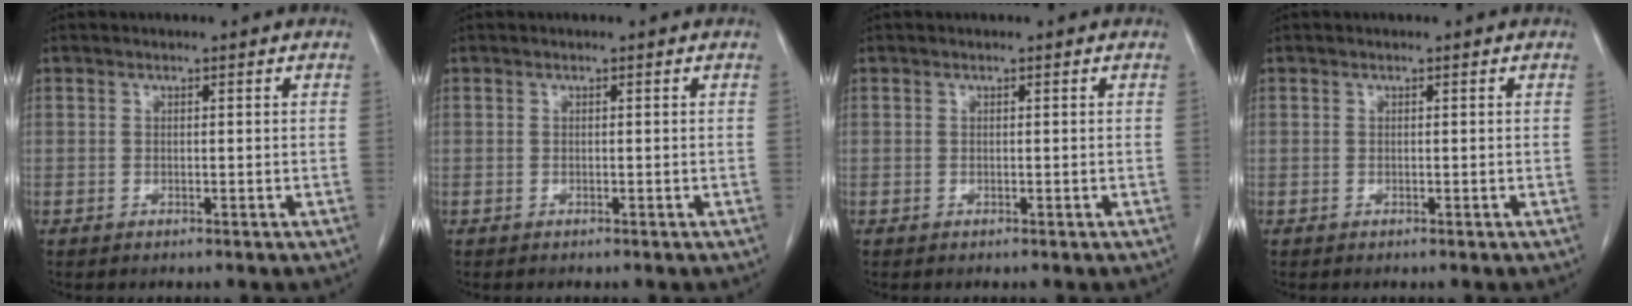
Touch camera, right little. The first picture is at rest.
{"total": 0.0}
{"total": 0.0}
{"total": 0.0}